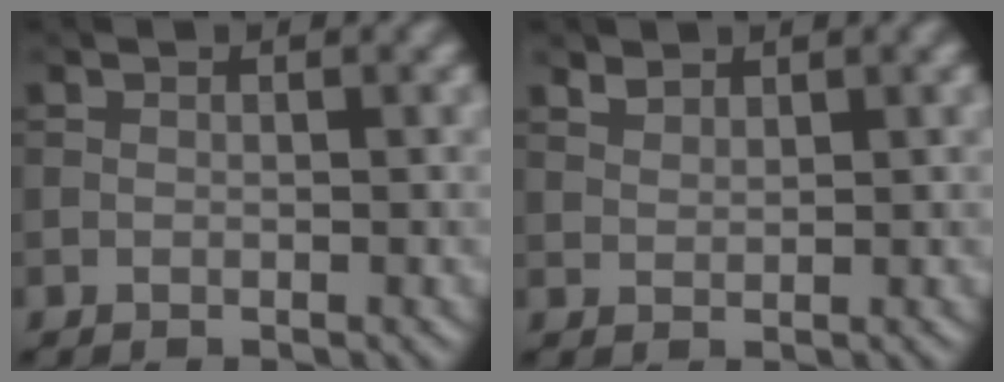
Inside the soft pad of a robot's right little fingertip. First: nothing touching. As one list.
[{"total": 1.2, "force": [1.1, 0.4, 0.3], "torque": [-0.010, 0.000, 0.026]}]